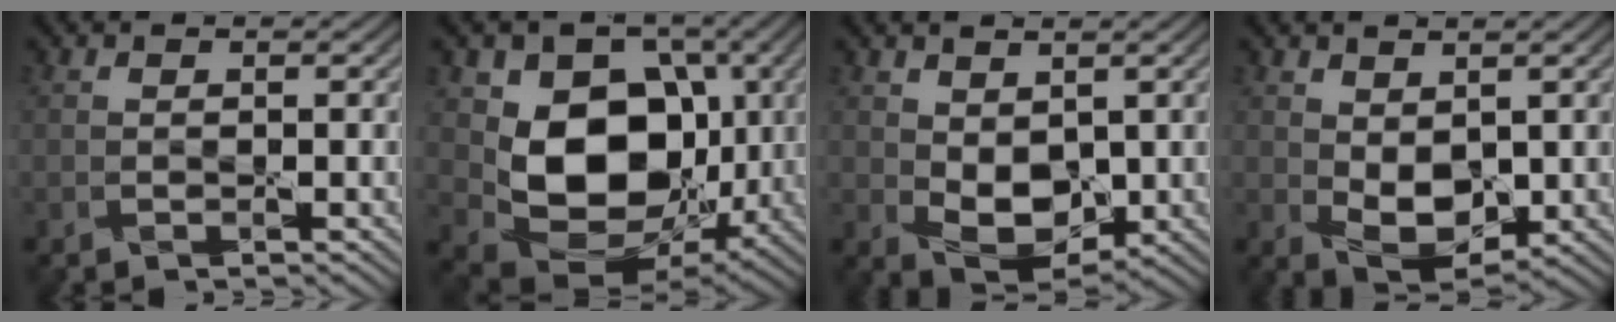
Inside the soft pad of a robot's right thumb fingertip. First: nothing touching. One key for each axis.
{"total": 12.7, "fx": 1.1, "fy": 9.7, "fz": 8.0, "tx": -0.142, "ty": -0.025, "tz": 0.023}
{"total": 6.0, "fx": 0.9, "fy": 4.0, "fz": 4.4, "tx": -0.093, "ty": -0.013, "tz": 0.021}
{"total": 5.5, "fx": 0.8, "fy": 3.5, "fz": 4.1, "tx": -0.088, "ty": -0.010, "tz": 0.020}